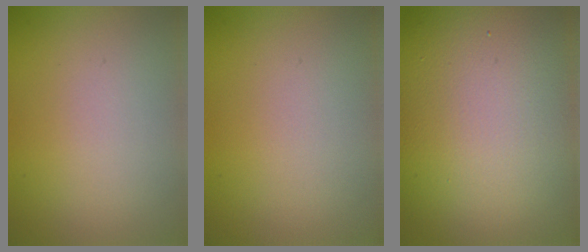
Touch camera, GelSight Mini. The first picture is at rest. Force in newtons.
{"total": 0.0}
{"total": 16.6, "press": 16.6, "slide": 0.9}